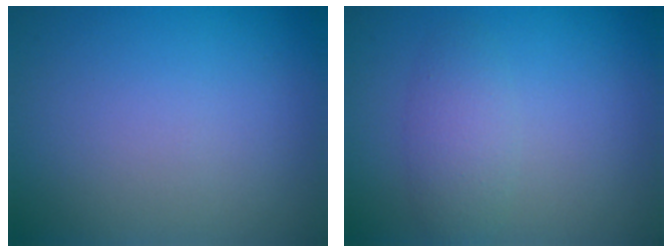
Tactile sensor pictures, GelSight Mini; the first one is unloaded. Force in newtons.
{"total": 2.5, "press": 2.5, "slide": 0.1}